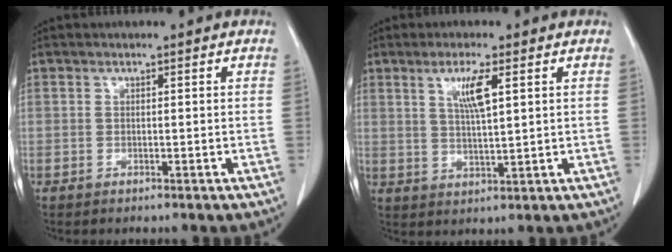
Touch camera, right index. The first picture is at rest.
{"total": 5.1, "force": [2.1, 0.3, 4.7], "torque": [-0.088, -0.002, 0.040]}